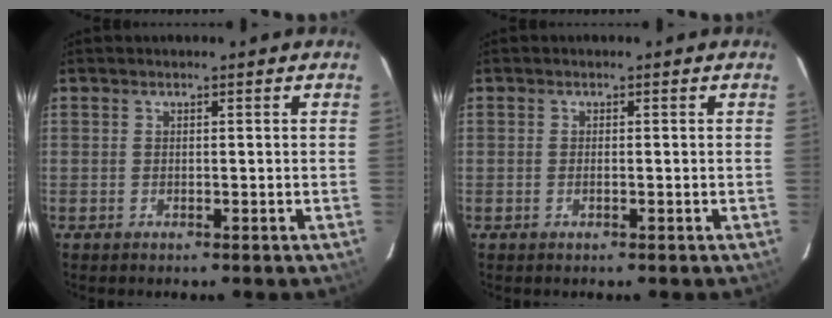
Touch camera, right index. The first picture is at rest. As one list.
[{"total": 0.7, "force": [-0.2, 0.0, 0.6], "torque": [-0.013, 0.001, -0.005]}]